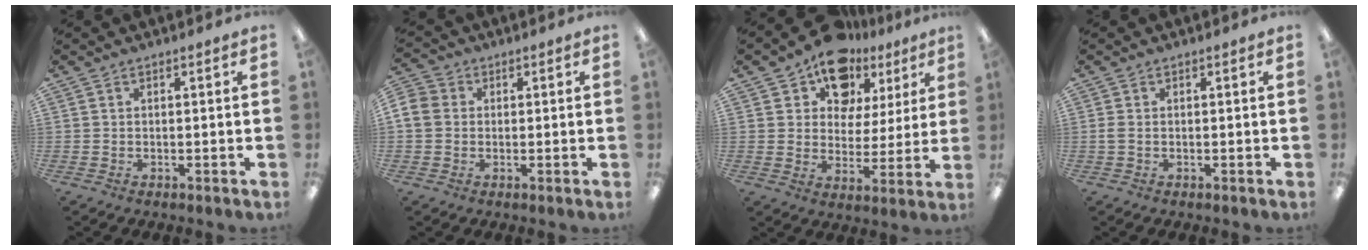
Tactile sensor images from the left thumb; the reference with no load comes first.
{"total": 5.1, "force": [0.1, 4.6, 2.2], "torque": [-0.060, 0.010, 0.000]}
{"total": 12.9, "force": [9.5, 7.9, 4.0], "torque": [-0.079, -0.062, 0.176]}
{"total": 1.6, "force": [0.0, 0.8, 1.4], "torque": [-0.028, 0.003, -0.002]}